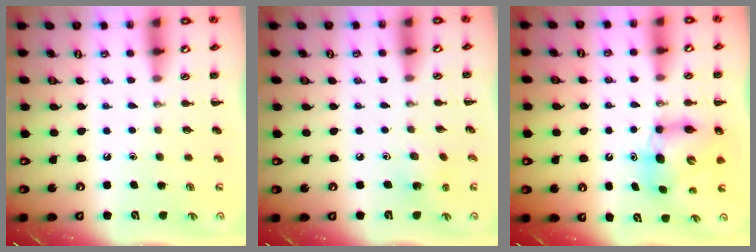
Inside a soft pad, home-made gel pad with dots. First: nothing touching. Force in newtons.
{"total": 2.7, "press": 2.5, "slide": 0.9}
{"total": 8.9, "press": 8.7, "slide": 1.9}